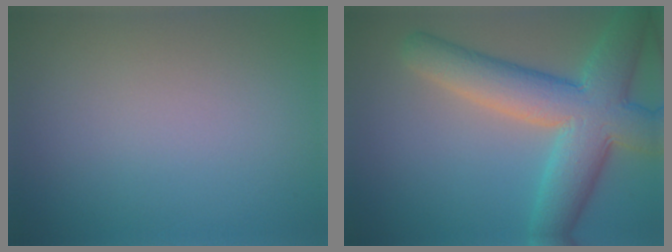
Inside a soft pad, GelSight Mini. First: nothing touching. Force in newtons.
{"total": 9.1, "press": 9.1, "slide": 0.3}